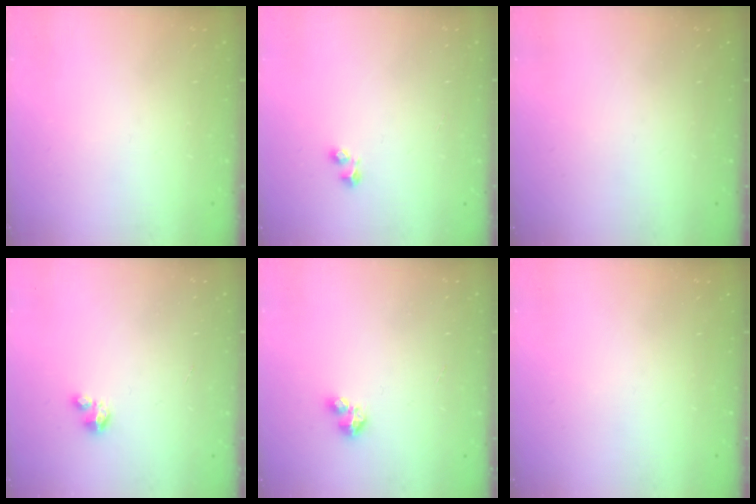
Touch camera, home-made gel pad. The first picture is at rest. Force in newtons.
{"total": 1.7, "press": 1.6, "slide": 0.6}
{"total": 0.0}
{"total": 1.9, "press": 1.9, "slide": 0.1}
{"total": 2.8, "press": 2.8, "slide": 0.2}
{"total": 0.0}